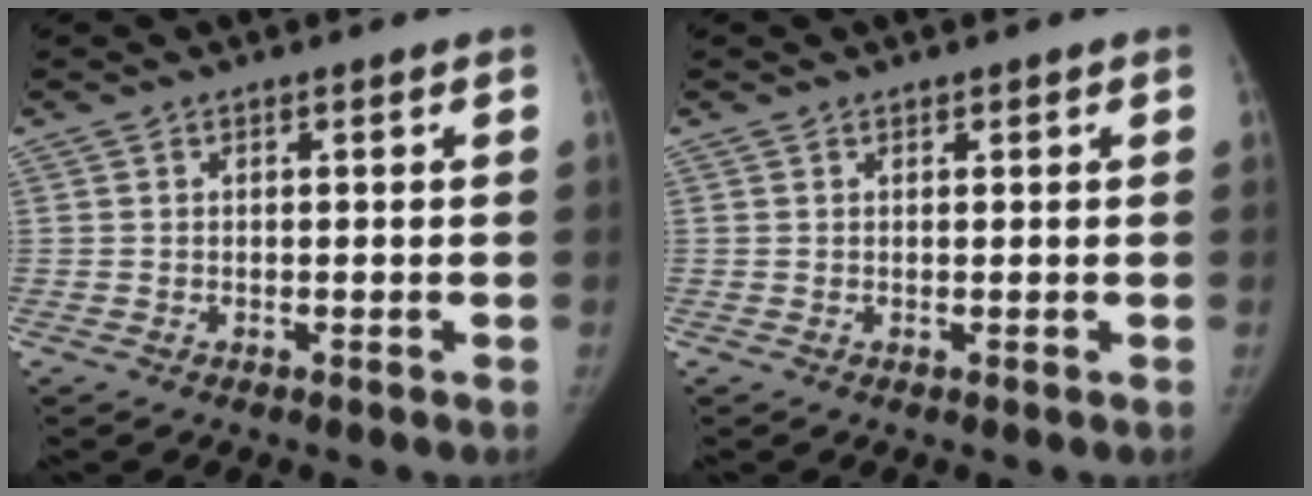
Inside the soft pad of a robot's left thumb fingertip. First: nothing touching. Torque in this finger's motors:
{"motor_torque": [-0.29, 0.04, -0.22, 0.08, -0.07]}